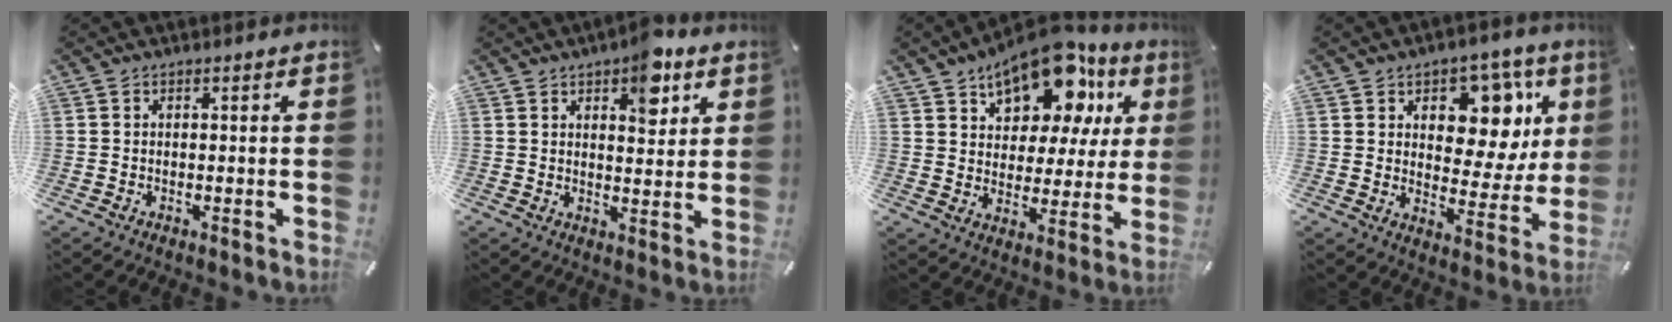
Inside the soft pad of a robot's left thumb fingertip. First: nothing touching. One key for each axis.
{"total": 8.6, "fx": 5.0, "fy": 4.3, "fz": 5.5, "tx": -0.055, "ty": -0.027, "tz": 0.080}
{"total": 17.3, "fx": 11.8, "fy": 9.1, "fz": 8.7, "tx": -0.140, "ty": -0.080, "tz": 0.204}
{"total": 13.5, "fx": 6.4, "fy": 9.2, "fz": 7.6, "tx": -0.088, "ty": -0.047, "tz": 0.112}